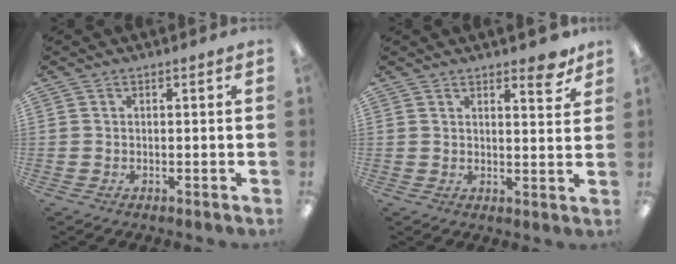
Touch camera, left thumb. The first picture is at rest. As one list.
[{"total": 5.2, "force": [4.2, 1.7, 2.6], "torque": [-0.013, -0.030, 0.066]}]